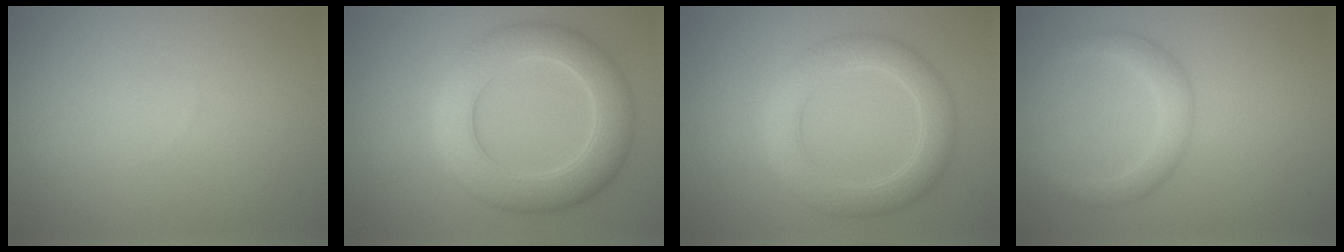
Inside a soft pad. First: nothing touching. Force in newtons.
{"total": 7.0, "press": 7.0, "slide": 0.6}
{"total": 4.6, "press": 4.6, "slide": 0.2}
{"total": 2.4, "press": 2.4, "slide": 0.1}